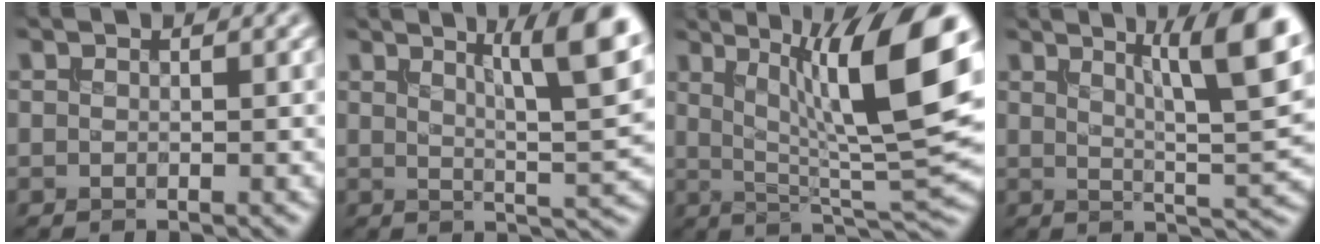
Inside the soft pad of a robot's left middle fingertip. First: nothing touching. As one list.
[{"total": 8.7, "force": [4.2, 1.7, 7.4], "torque": [-0.081, 0.014, 0.059]}, {"total": 12.4, "force": [3.7, 2.6, 11.6], "torque": [-0.169, 0.002, 0.065]}, {"total": 9.6, "force": [4.4, 1.9, 8.3], "torque": [-0.095, 0.014, 0.063]}]